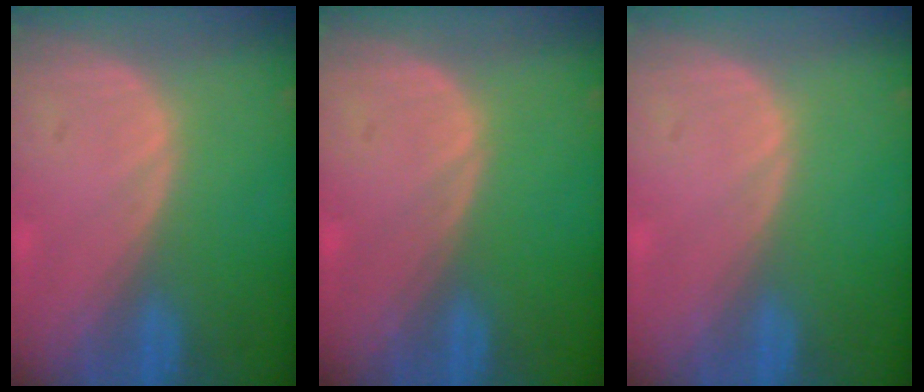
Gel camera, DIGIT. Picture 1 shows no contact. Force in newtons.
{"total": 0.0}
{"total": 0.0}